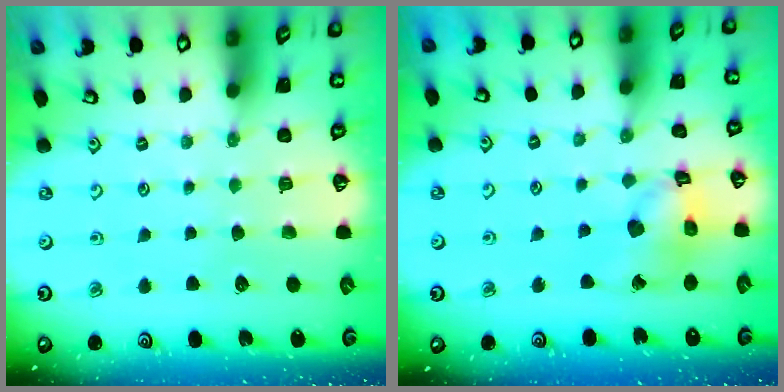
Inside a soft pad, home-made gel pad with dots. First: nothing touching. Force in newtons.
{"total": 12.8, "press": 12.8, "slide": 1.4}